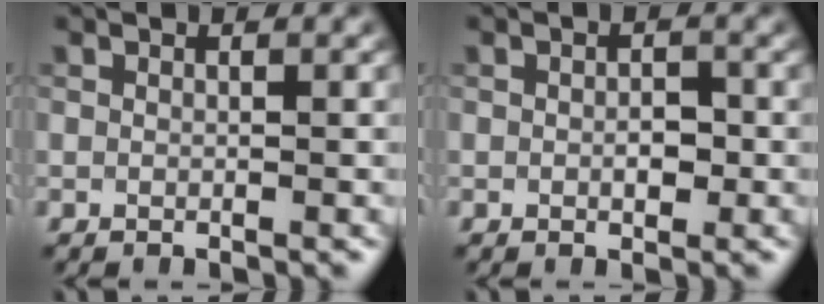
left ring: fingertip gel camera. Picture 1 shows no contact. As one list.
[{"total": 1.4, "force": [-0.2, 0.9, 1.1], "torque": [-0.015, 0.001, -0.005]}]